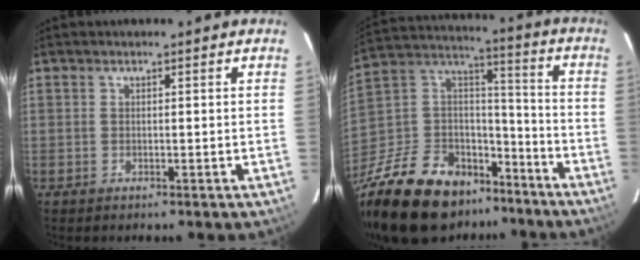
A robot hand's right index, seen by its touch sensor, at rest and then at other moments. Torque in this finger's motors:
{"motor_torque": [1.13, -1.00, 0.54, 0.14]}